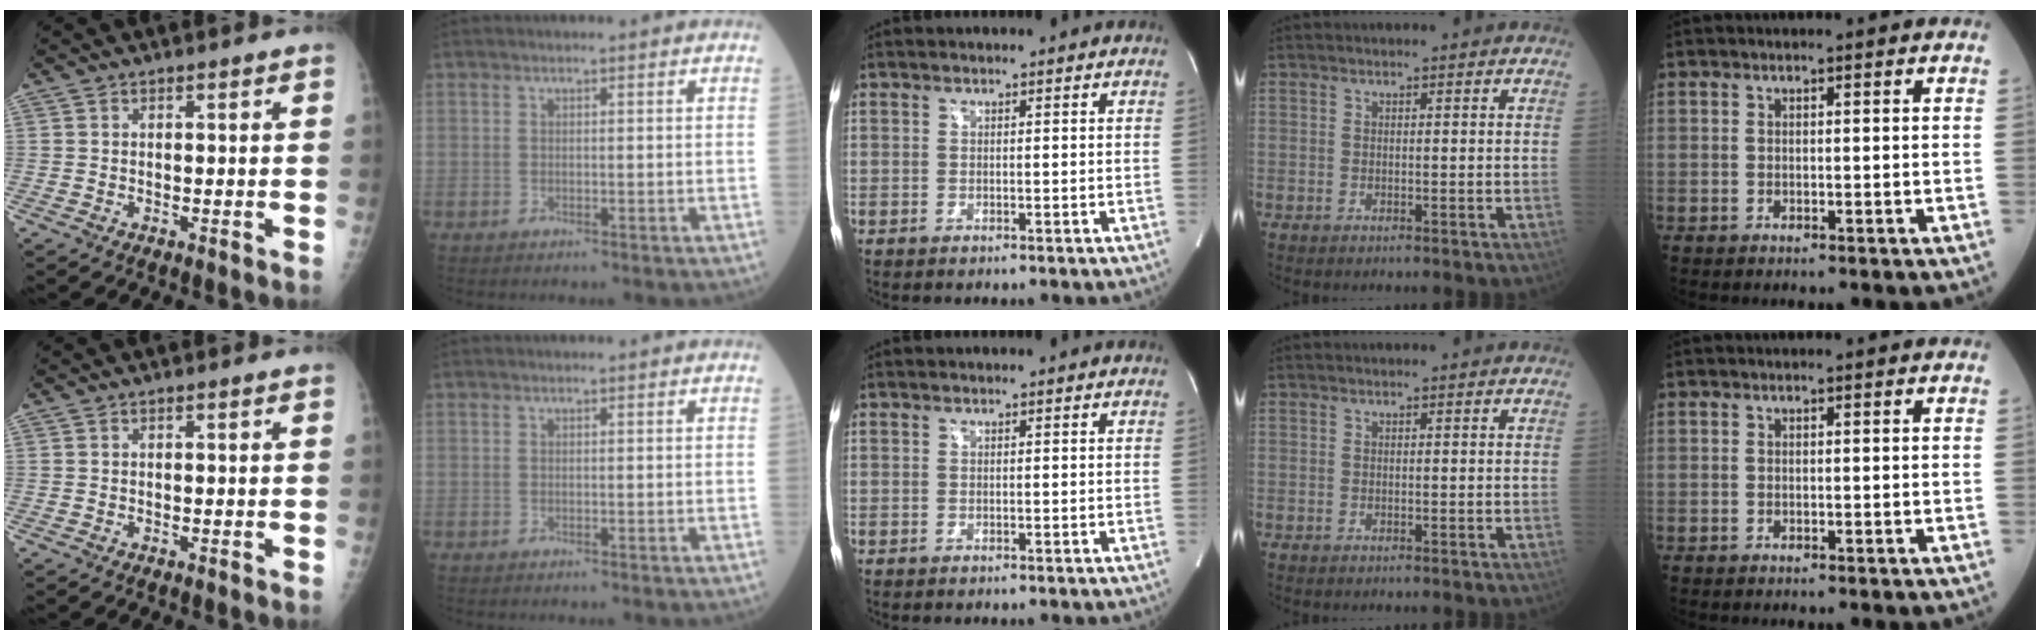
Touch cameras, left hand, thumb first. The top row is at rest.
{}